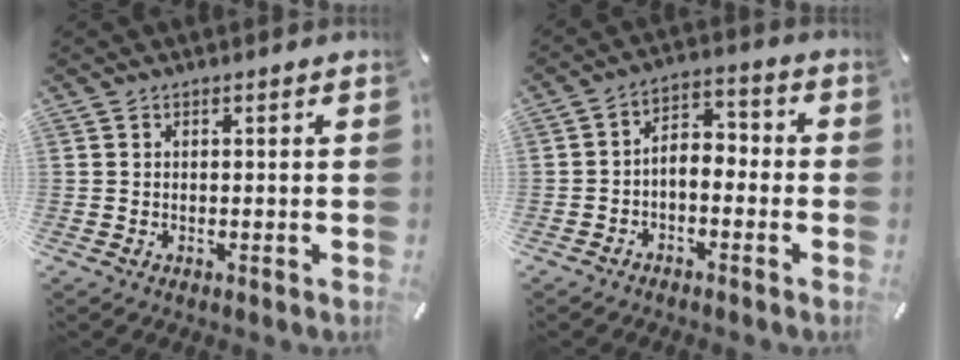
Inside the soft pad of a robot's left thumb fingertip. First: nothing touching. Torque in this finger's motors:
{"motor_torque": [0.45, 1.64, 0.28, -0.10, 0.03]}